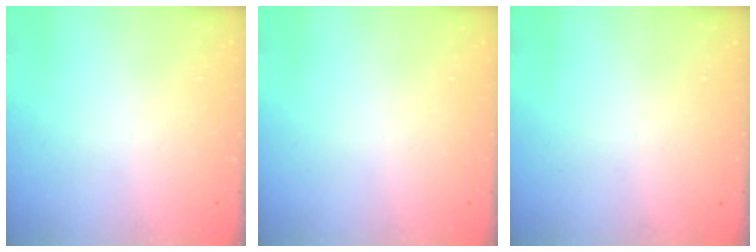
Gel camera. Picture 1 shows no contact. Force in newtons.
{"total": 0.0}
{"total": 0.0}